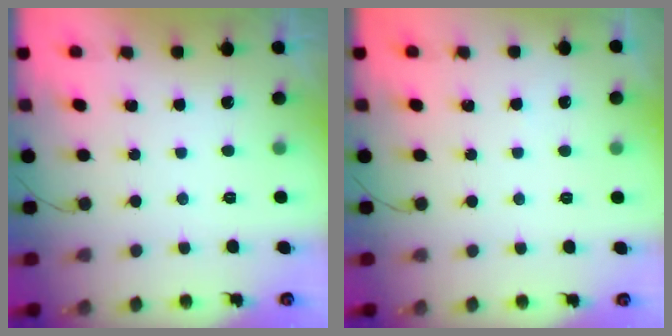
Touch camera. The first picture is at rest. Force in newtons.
{"total": 1.1, "press": 1.1, "slide": 0.2}